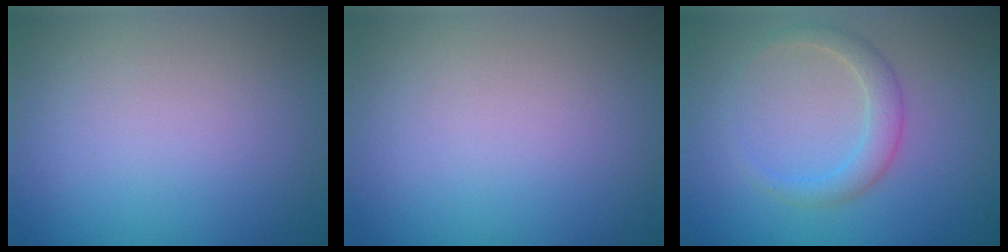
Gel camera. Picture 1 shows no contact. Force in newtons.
{"total": 0.0}
{"total": 2.2, "press": 2.2, "slide": 0.1}